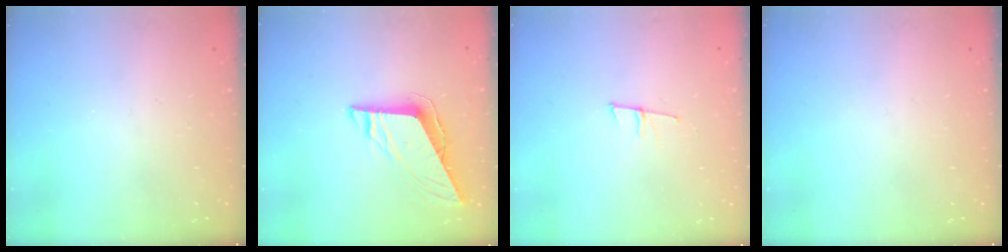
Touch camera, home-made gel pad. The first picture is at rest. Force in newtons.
{"total": 8.5, "press": 8.5, "slide": 0.3}
{"total": 6.3, "press": 5.6, "slide": 2.9}
{"total": 0.0}